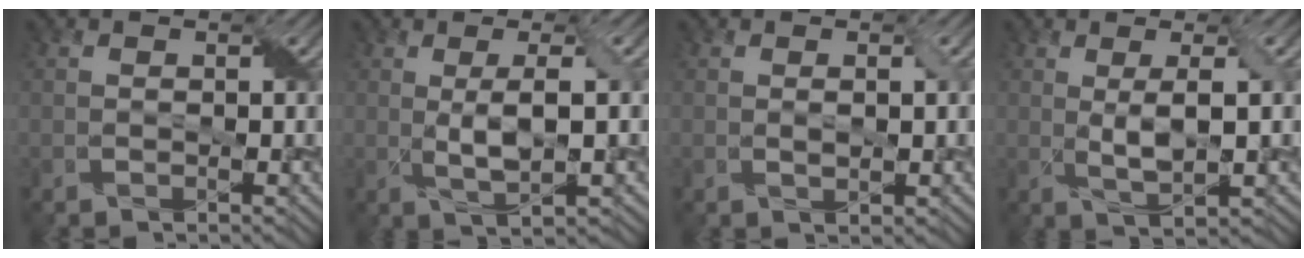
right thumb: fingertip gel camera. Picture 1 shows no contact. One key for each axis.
{"total": 4.6, "fx": 0.4, "fy": 0.9, "fz": 4.5, "tx": -0.092, "ty": 0.002, "tz": 0.011}
{"total": 1.4, "fx": 0.2, "fy": 0.5, "fz": 1.3, "tx": -0.027, "ty": -0.001, "tz": 0.008}
{"total": 4.1, "fx": 0.5, "fy": 0.9, "fz": 3.9, "tx": -0.084, "ty": 0.001, "tz": 0.014}